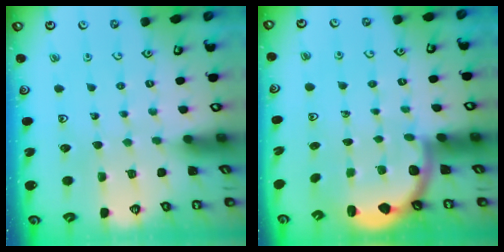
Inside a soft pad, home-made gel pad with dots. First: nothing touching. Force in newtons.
{"total": 2.6, "press": 2.6, "slide": 0.7}